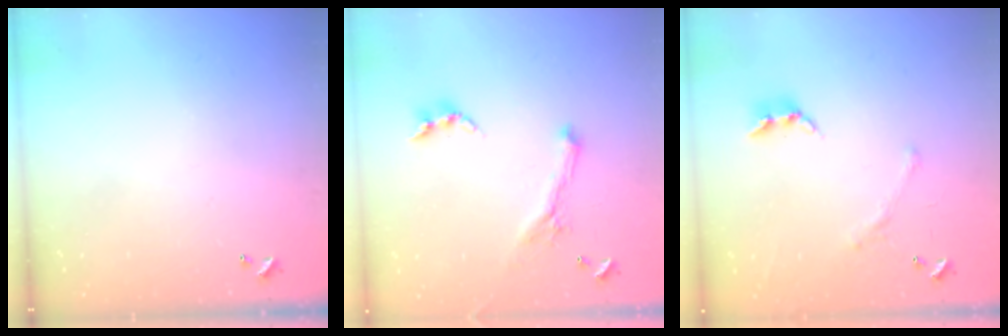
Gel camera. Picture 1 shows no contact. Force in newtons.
{"total": 0.8, "press": 0.8, "slide": 0.2}
{"total": 2.3, "press": 2.0, "slide": 1.0}